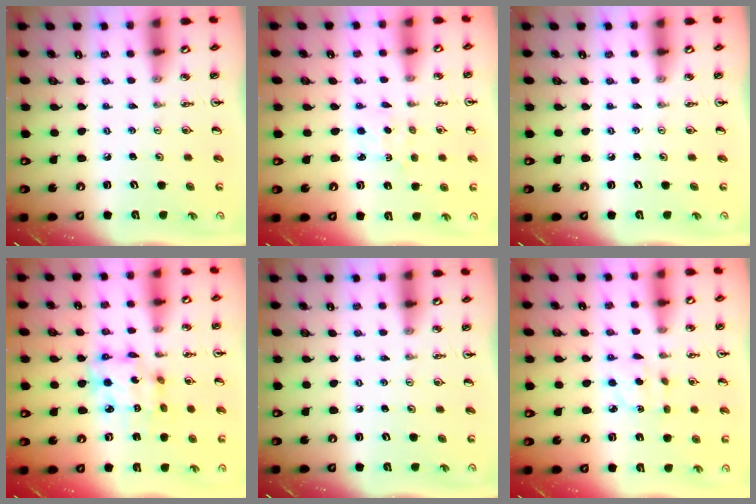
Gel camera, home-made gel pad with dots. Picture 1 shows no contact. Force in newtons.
{"total": 1.7, "press": 1.7, "slide": 0.3}
{"total": 0.0}
{"total": 10.9, "press": 10.8, "slide": 0.8}
{"total": 0.0}
{"total": 2.2, "press": 2.2, "slide": 0.2}